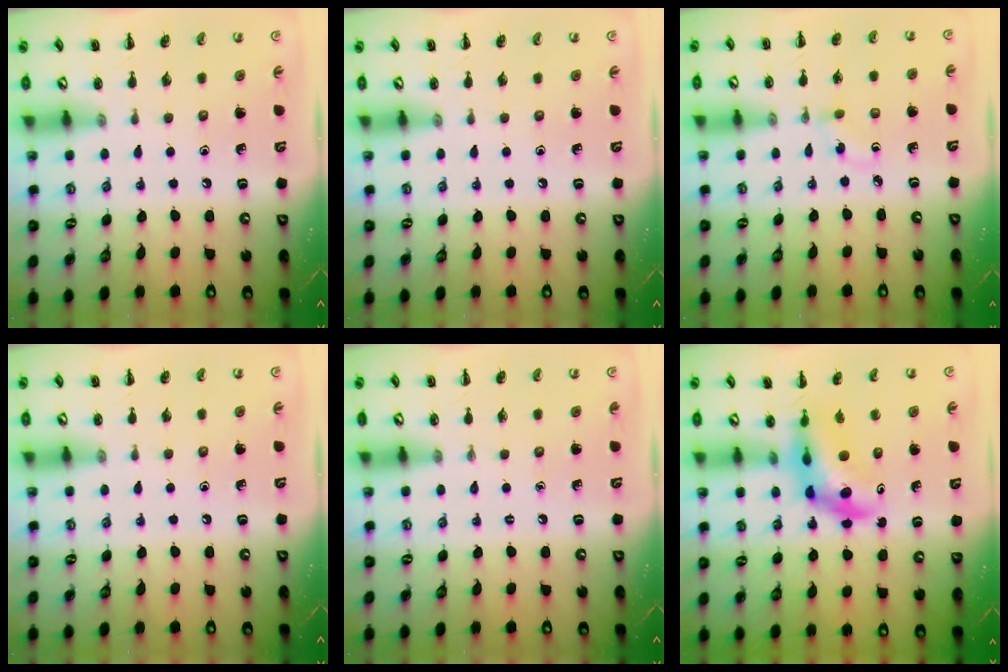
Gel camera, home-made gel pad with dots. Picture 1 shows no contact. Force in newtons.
{"total": 0.0}
{"total": 1.5, "press": 1.3, "slide": 0.8}
{"total": 0.0}
{"total": 0.0}
{"total": 5.7, "press": 5.5, "slide": 1.4}